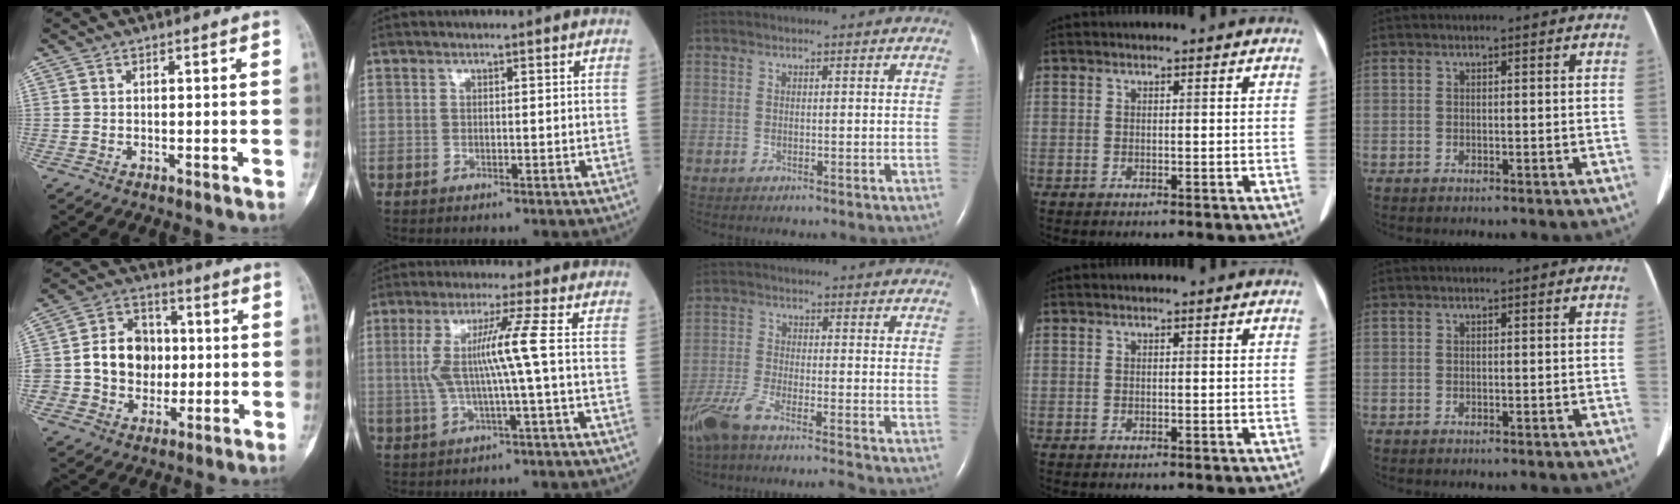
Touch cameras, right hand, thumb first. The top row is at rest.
{"thumb": {"total": 13.1, "force": [-0.4, 11.1, 7.1], "torque": [-0.081, 0.026, -0.008]}, "index": {"total": 7.4, "force": [0.2, -1.3, 7.3], "torque": [-0.152, 0.010, 0.009]}, "middle": {"total": 9.9, "force": [-8.4, -0.2, 5.3], "torque": [-0.106, -0.022, -0.149]}}